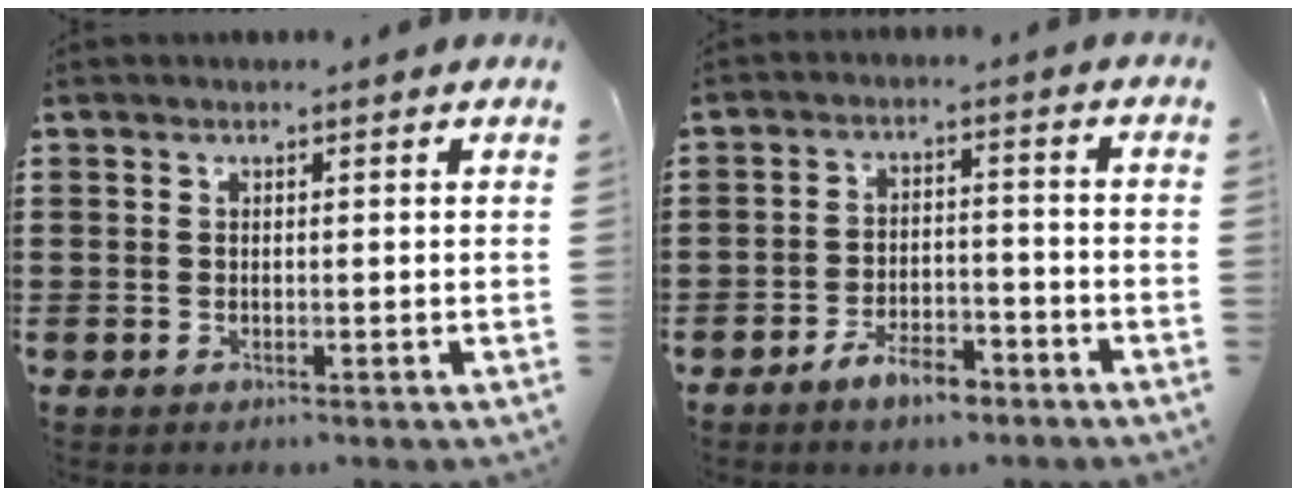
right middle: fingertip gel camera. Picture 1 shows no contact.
{"total": 5.6, "force": [-4.6, 1.9, 2.6], "torque": [-0.045, 0.012, -0.088]}